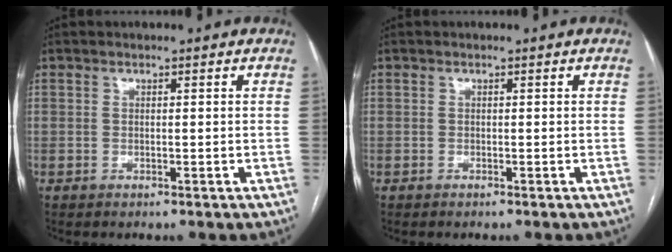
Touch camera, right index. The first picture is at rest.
{"total": 0.0}